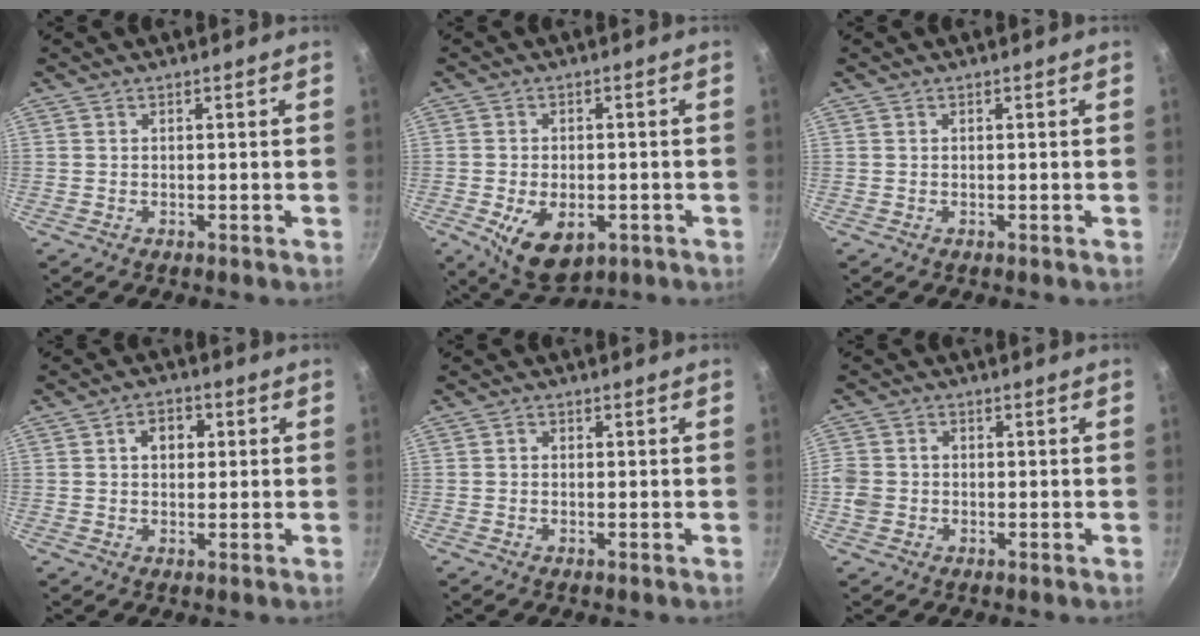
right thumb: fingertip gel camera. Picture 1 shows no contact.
{"total": 9.9, "force": [-3.3, 5.9, 7.2], "torque": [-0.102, -0.002, -0.040]}
{"total": 0.0}
{"total": 4.9, "force": [1.1, 3.7, 3.1], "torque": [-0.021, 0.010, 0.011]}
{"total": 1.0, "force": [0.0, 0.8, 0.5], "torque": [-0.008, 0.006, -0.001]}
{"total": 4.7, "force": [-0.8, 4.0, 2.2], "torque": [-0.038, 0.010, -0.021]}